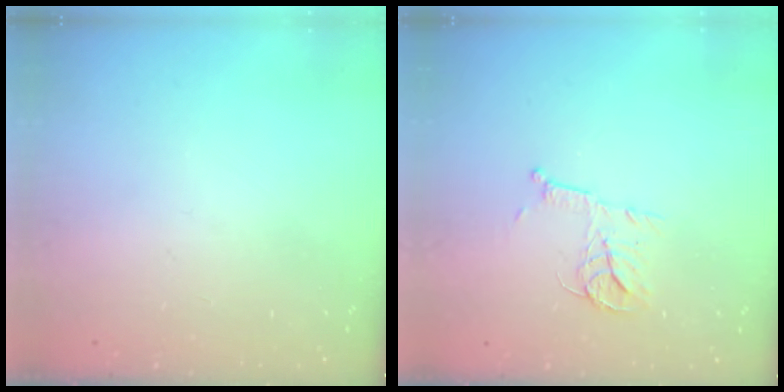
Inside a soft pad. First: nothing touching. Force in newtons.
{"total": 8.0, "press": 8.0, "slide": 0.3}